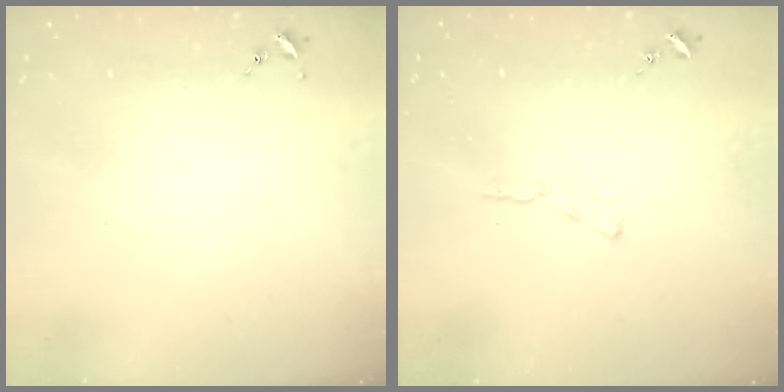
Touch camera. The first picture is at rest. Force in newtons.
{"total": 4.3, "press": 4.2, "slide": 0.4}